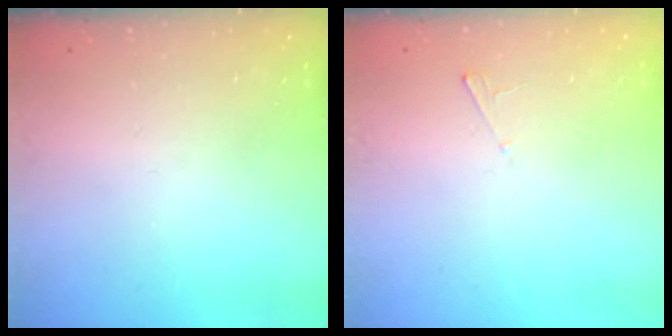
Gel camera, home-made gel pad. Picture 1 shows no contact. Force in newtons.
{"total": 2.0, "press": 2.0, "slide": 0.2}